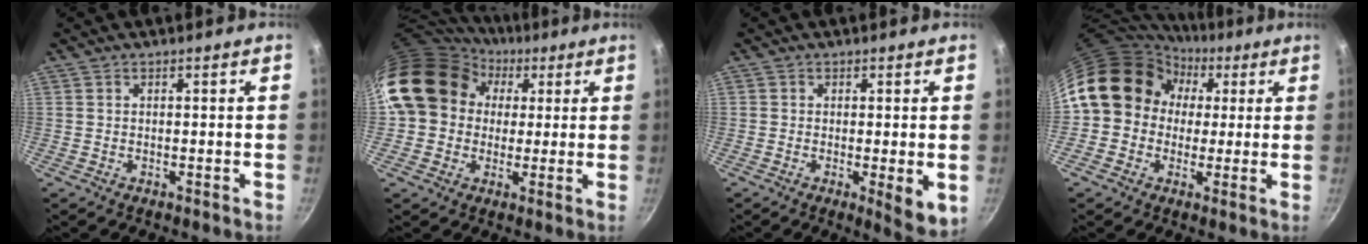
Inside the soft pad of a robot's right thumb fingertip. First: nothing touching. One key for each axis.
{"total": 16.5, "fx": 3.6, "fy": 14.1, "fz": 7.8, "tx": -0.114, "ty": 0.029, "tz": 0.053}
{"total": 5.6, "fx": -0.7, "fy": 1.7, "fz": 5.3, "tx": -0.067, "ty": -0.015, "tz": -0.008}
{"total": 15.3, "fx": 2.6, "fy": 13.1, "fz": 7.3, "tx": -0.094, "ty": 0.034, "tz": 0.030}